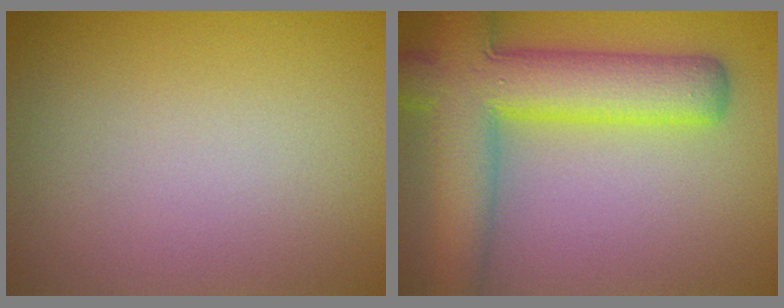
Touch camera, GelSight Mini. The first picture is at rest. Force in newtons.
{"total": 8.9, "press": 8.9, "slide": 0.4}